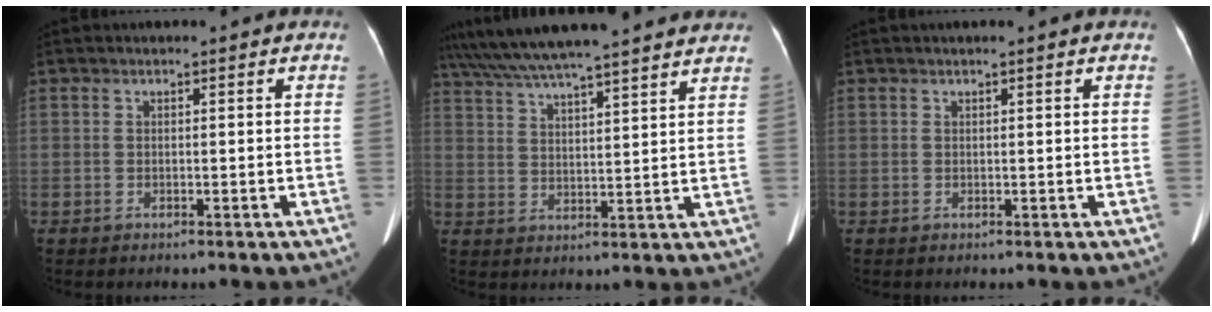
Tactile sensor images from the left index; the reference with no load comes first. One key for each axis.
{"total": 21.6, "fx": 19.0, "fy": 1.4, "fz": 10.0, "tx": -0.175, "ty": 0.037, "tz": 0.273}
{"total": 0.6, "fx": 0.5, "fy": -0.2, "fz": 0.4, "tx": -0.011, "ty": 0.005, "tz": 0.013}